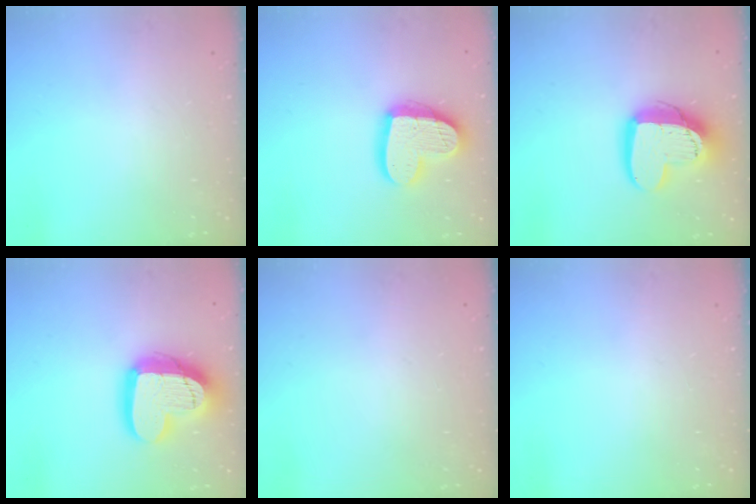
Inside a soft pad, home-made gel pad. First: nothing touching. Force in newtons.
{"total": 17.2, "press": 17.1, "slide": 1.5}
{"total": 14.7, "press": 14.6, "slide": 1.2}
{"total": 19.3, "press": 19.2, "slide": 1.7}
{"total": 0.0}
{"total": 0.0}